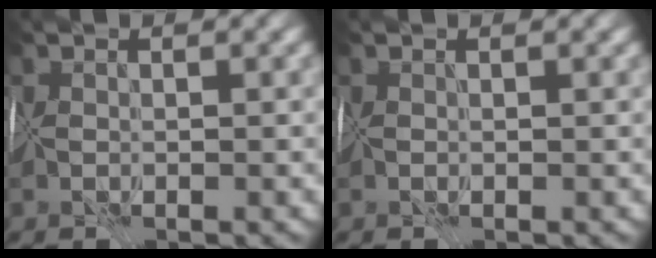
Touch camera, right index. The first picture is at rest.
{"total": 0.0}